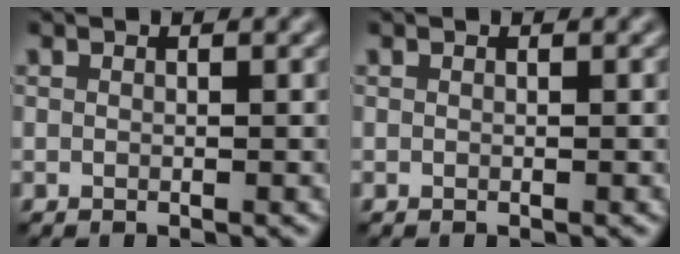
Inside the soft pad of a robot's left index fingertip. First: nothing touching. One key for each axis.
{"total": 0.0}